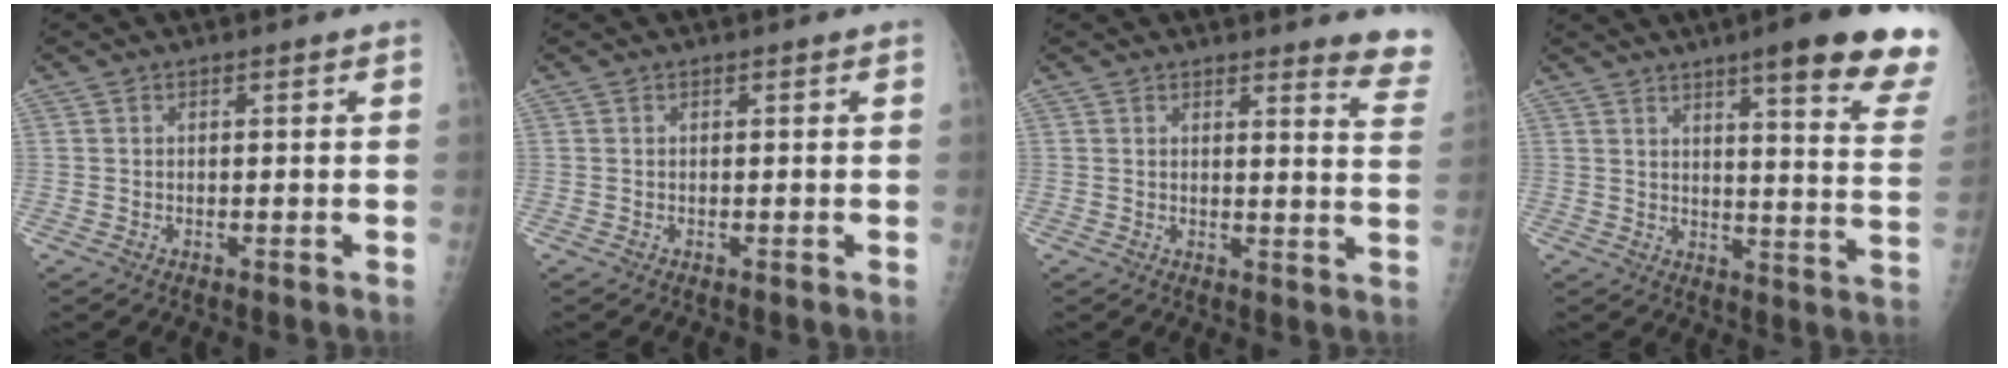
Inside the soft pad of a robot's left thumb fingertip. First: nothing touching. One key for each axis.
{"total": 0.0}
{"total": 7.7, "fx": 7.2, "fy": 0.7, "fz": 2.5, "tx": -0.002, "ty": -0.072, "tz": 0.057}
{"total": 20.1, "fx": 13.7, "fy": 2.4, "fz": 14.5, "tx": -0.165, "ty": -0.066, "tz": 0.167}